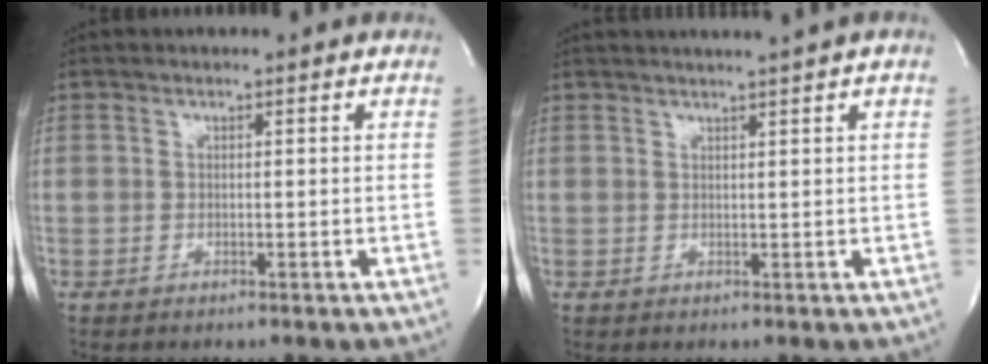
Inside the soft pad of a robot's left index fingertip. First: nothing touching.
{"total": 3.9, "force": [3.1, -1.2, 1.9], "torque": [-0.025, 0.006, 0.043]}